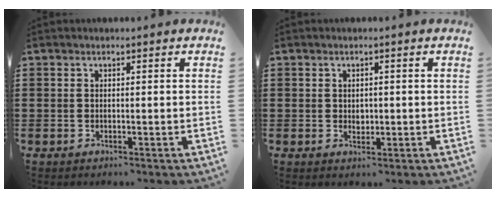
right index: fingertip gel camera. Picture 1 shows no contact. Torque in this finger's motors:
{"motor_torque": [0.47, 0.07, 0.03, 0.01]}